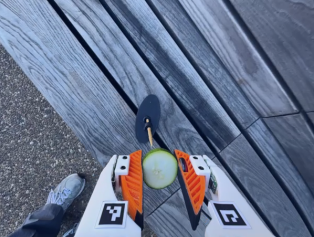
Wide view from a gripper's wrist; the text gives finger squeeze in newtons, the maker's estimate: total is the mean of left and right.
{"total": 11.1, "left": 11.6, "right": 10.6}